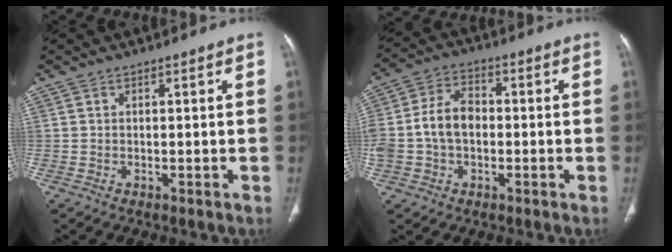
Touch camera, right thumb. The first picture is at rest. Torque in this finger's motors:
{"motor_torque": [1.79, 1.57, 1.43, -0.25, 0.49]}